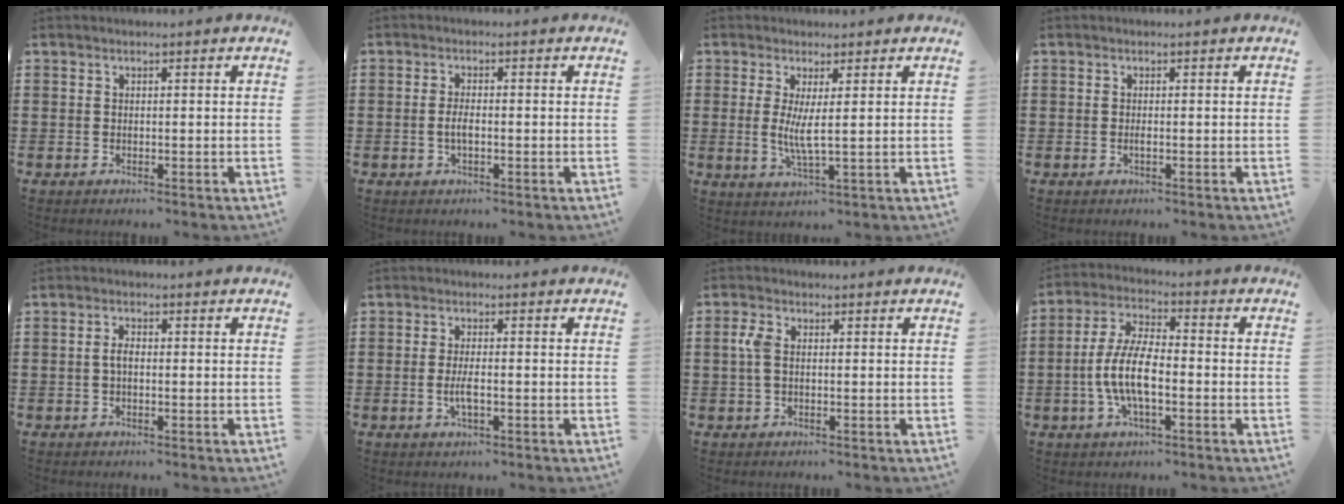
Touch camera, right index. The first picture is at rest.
{"total": 2.3, "force": [-0.4, 0.8, 2.1], "torque": [-0.047, -0.003, -0.009]}
{"total": 4.0, "force": [0.6, 0.3, 4.0], "torque": [-0.076, -0.007, 0.011]}
{"total": 0.7, "force": [-0.2, 0.1, 0.6], "torque": [-0.012, -0.005, -0.002]}
{"total": 1.9, "force": [-0.3, 0.7, 1.7], "torque": [-0.040, -0.003, -0.008]}
{"total": 3.1, "force": [-0.7, 0.8, 2.9], "torque": [-0.065, -0.006, -0.017]}
{"total": 3.0, "force": [0.2, 1.6, 2.6], "torque": [-0.069, 0.002, -0.002]}
{"total": 8.8, "force": [-2.1, 3.4, 7.9], "torque": [-0.181, -0.008, -0.047]}